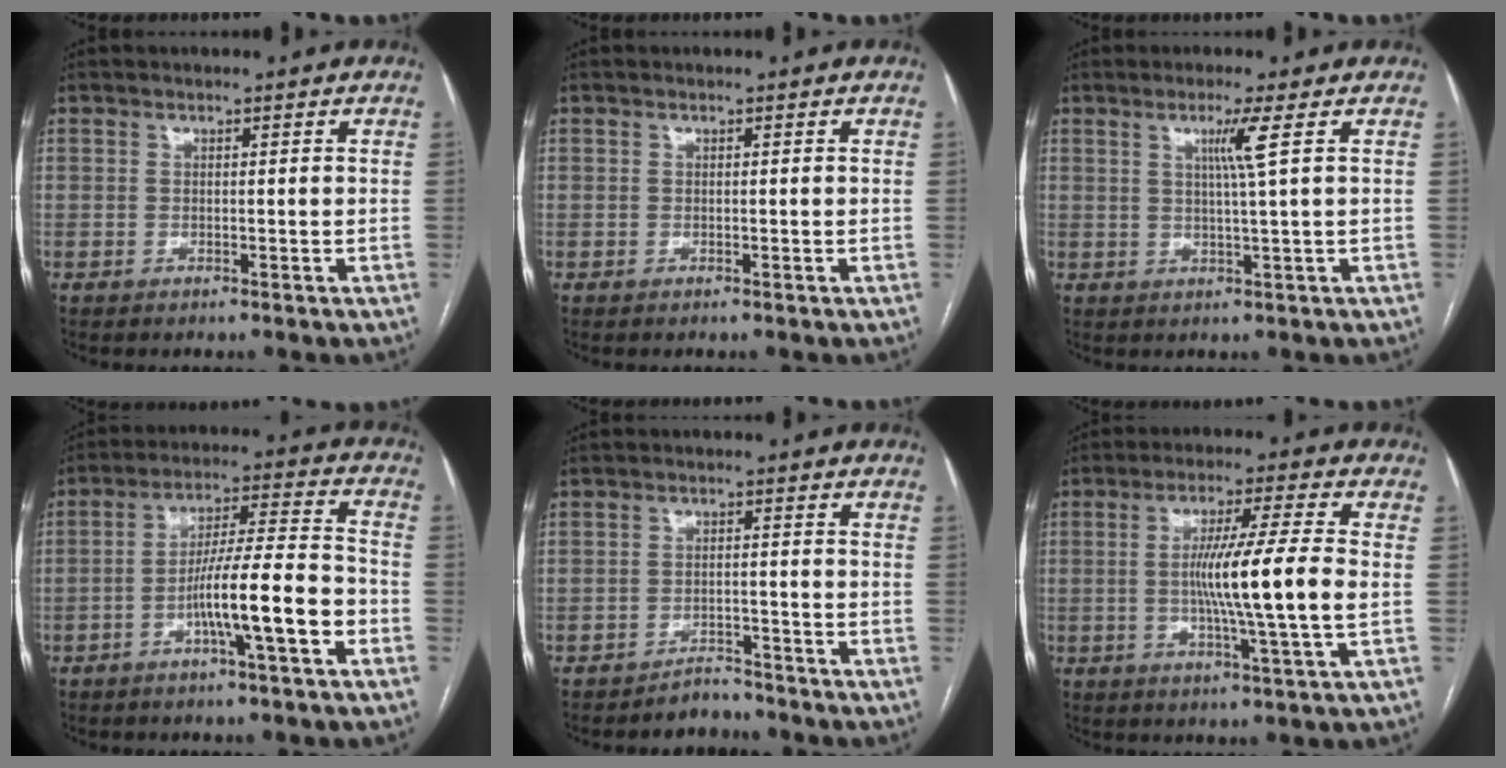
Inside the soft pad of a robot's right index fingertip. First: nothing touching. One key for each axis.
{"total": 0.0}
{"total": 3.8, "fx": 1.3, "fy": -1.3, "fz": 3.3, "tx": -0.064, "ty": -0.004, "tz": 0.026}
{"total": 12.2, "fx": -4.7, "fy": 0.5, "fz": 11.2, "tx": -0.191, "ty": 0.010, "tz": -0.077}
{"total": 3.0, "fx": -2.8, "fy": 0.9, "fz": -0.3, "tx": 0.006, "ty": -0.001, "tz": -0.042}
{"total": 11.8, "fx": -0.6, "fy": -1.1, "fz": 11.7, "tx": -0.206, "ty": -0.006, "tz": -0.015}